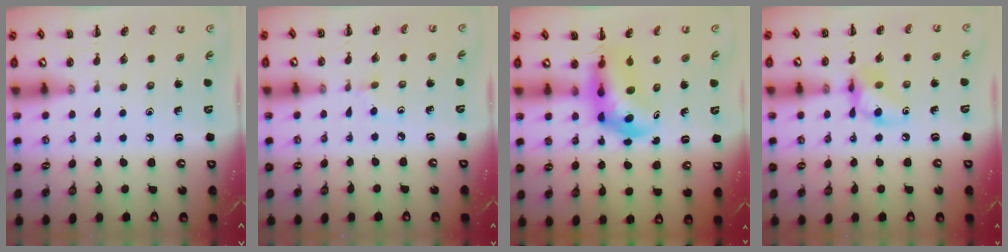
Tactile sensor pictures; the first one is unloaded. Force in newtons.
{"total": 2.0, "press": 1.8, "slide": 0.8}
{"total": 5.5, "press": 5.3, "slide": 1.6}
{"total": 9.1, "press": 9.1, "slide": 0.6}